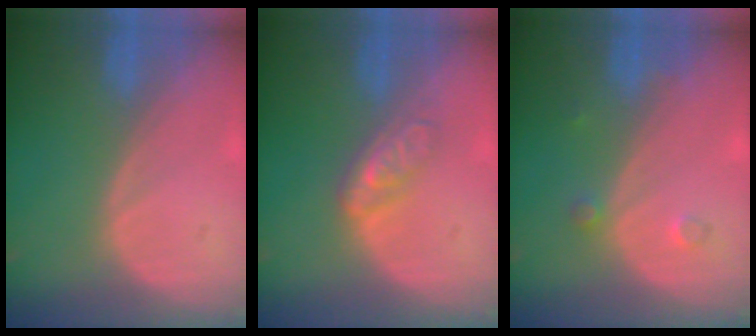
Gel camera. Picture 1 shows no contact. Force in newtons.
{"total": 4.6, "press": 4.0, "slide": 2.2}
{"total": 1.7, "press": 1.7, "slide": 0.3}